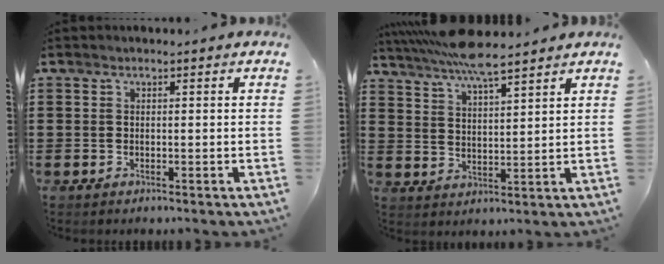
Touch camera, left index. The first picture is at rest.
{"total": 6.8, "force": [6.0, 0.4, 3.4], "torque": [-0.082, -0.020, 0.107]}